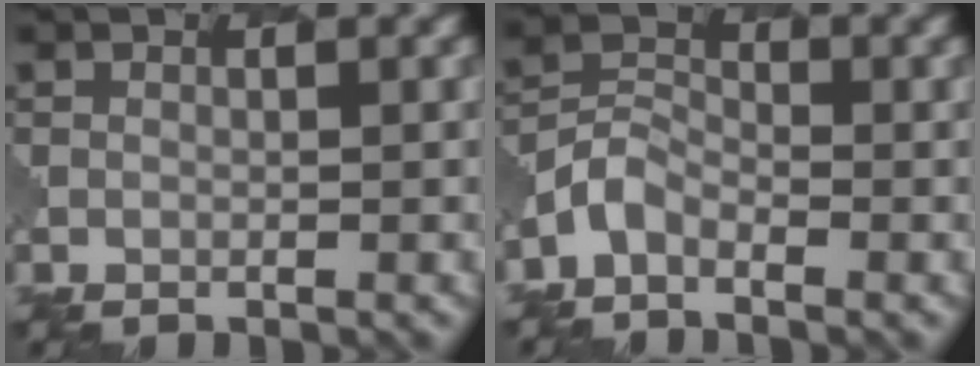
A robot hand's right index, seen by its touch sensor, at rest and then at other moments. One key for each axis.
{"total": 2.2, "fx": -1.6, "fy": 1.3, "fz": 0.8, "tx": -0.020, "ty": 0.003, "tz": -0.044}